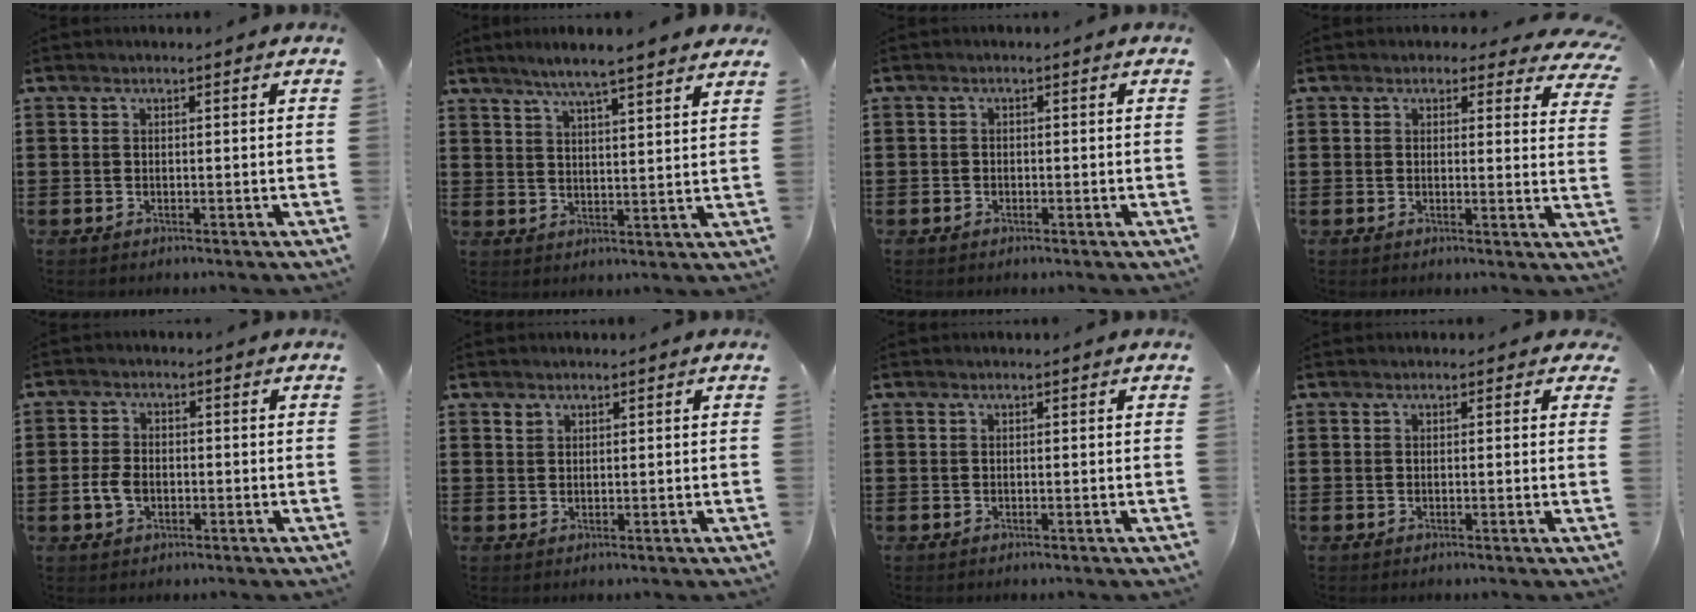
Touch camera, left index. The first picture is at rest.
{"total": 5.6, "force": [4.8, -0.2, 2.8], "torque": [-0.070, -0.015, 0.083]}
{"total": 0.8, "force": [-0.6, 0.5, 0.2], "torque": [-0.005, 0.001, -0.012]}
{"total": 2.6, "force": [2.2, 1.0, 1.0], "torque": [-0.014, -0.008, 0.037]}
{"total": 3.9, "force": [-1.0, 2.5, 2.8], "torque": [-0.073, -0.003, -0.025]}
{"total": 1.1, "force": [0.9, 0.8, 0.1], "torque": [-0.005, 0.001, 0.018]}
{"total": 0.0}
{"total": 0.6, "force": [0.1, 0.5, 0.3], "torque": [-0.008, 0.006, 0.001]}